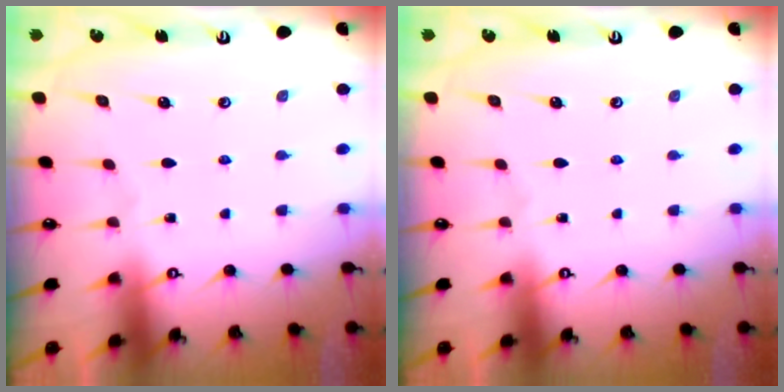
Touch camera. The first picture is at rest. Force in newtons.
{"total": 0.0}